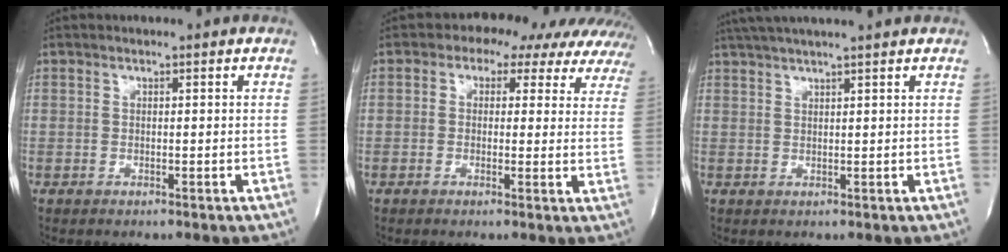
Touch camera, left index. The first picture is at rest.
{"total": 12.2, "force": [9.1, 6.4, 5.0], "torque": [-0.047, 0.028, 0.085]}
{"total": 9.4, "force": [8.1, -0.3, 4.9], "torque": [-0.082, 0.032, 0.111]}